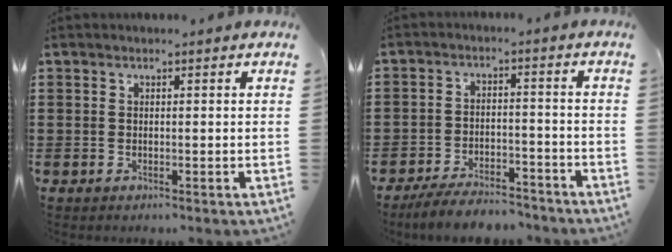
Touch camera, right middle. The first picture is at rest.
{"total": 6.4, "force": [-6.2, 1.1, 1.3], "torque": [-0.020, 0.014, -0.121]}